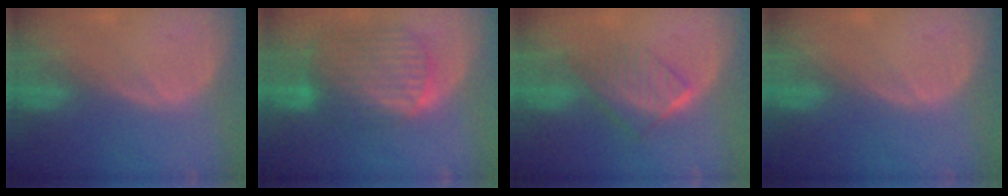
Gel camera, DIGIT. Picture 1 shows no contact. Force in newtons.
{"total": 10.4, "press": 8.8, "slide": 5.5}
{"total": 6.4, "press": 5.7, "slide": 2.9}
{"total": 0.0}